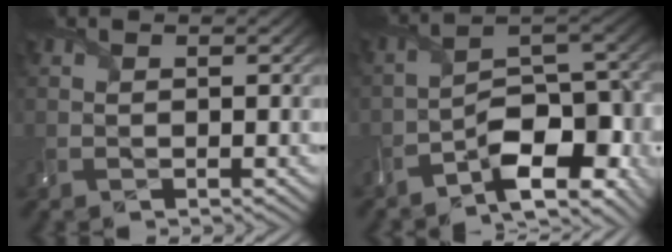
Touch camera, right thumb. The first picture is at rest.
{"total": 12.8, "force": [-6.3, 5.4, 9.7], "torque": [-0.147, -0.013, -0.104]}